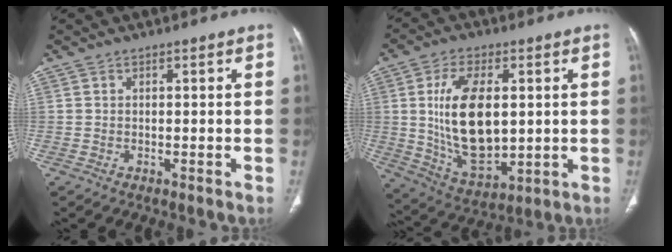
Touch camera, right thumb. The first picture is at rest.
{"total": 17.1, "force": [1.7, 9.1, 14.4], "torque": [-0.250, -0.016, 0.046]}